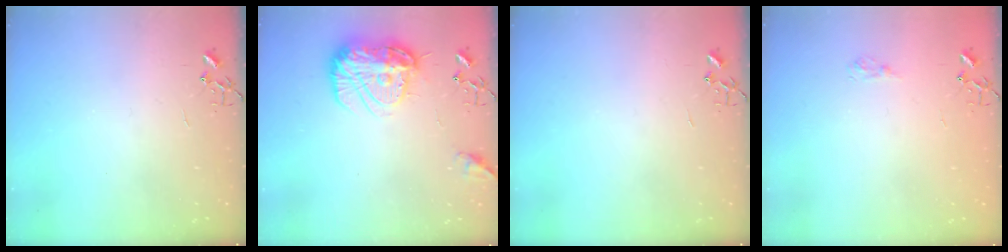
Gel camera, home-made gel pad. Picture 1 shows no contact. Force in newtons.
{"total": 15.5, "press": 15.4, "slide": 1.4}
{"total": 0.0}
{"total": 6.1, "press": 6.1, "slide": 0.7}